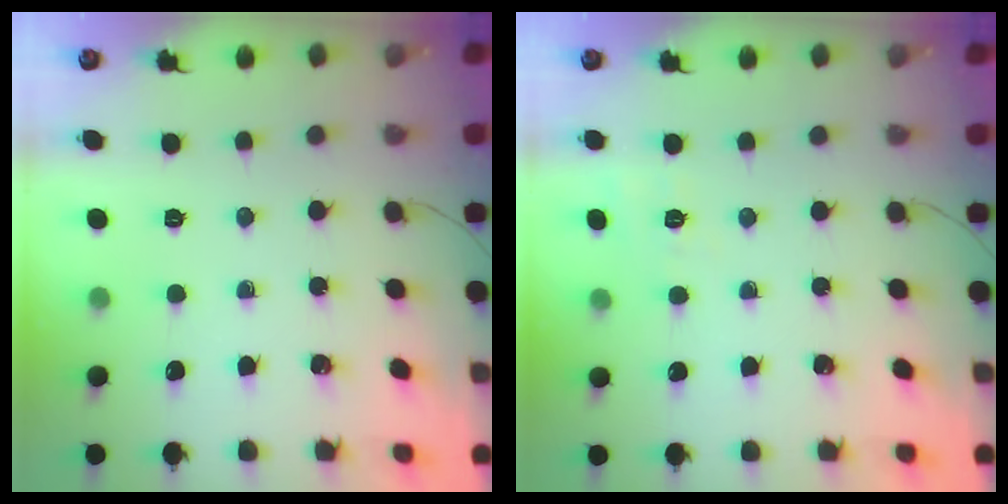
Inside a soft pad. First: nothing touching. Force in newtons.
{"total": 5.5, "press": 5.2, "slide": 1.9}